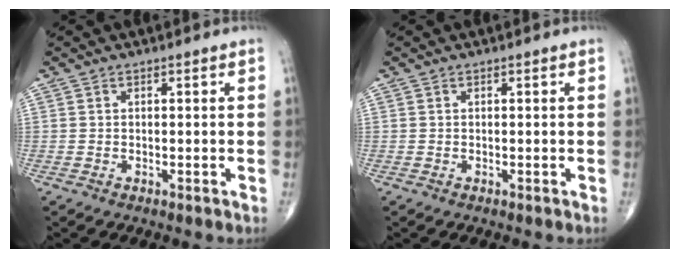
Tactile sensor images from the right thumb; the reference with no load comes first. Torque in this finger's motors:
{"motor_torque": [0.00, 0.00, -0.03, 0.06, 0.00]}